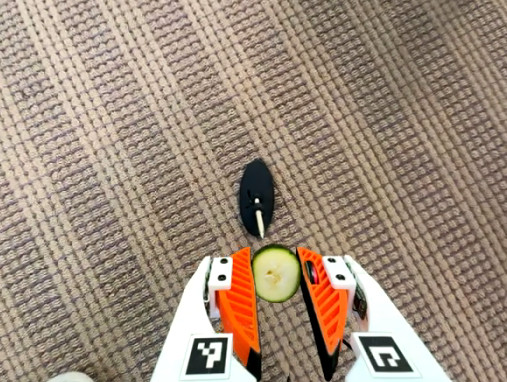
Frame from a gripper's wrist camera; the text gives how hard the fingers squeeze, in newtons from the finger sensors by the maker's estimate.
{"total": 8.8, "left": 9.0, "right": 8.6}